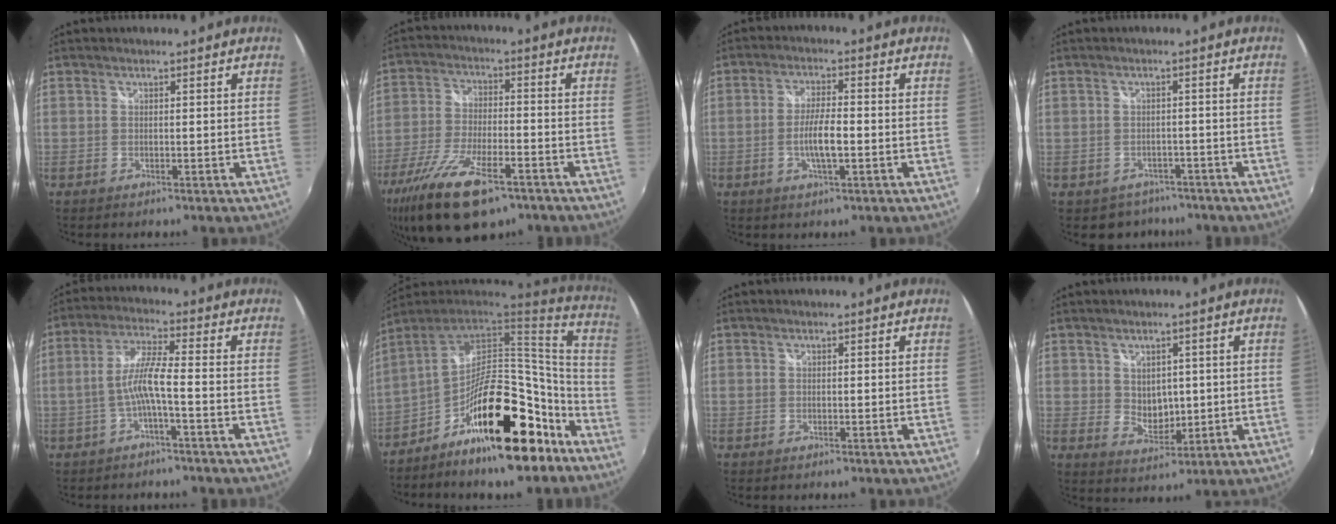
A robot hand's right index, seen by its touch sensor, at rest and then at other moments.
{"total": 18.1, "force": [-11.5, 6.5, 12.4], "torque": [-0.259, -0.052, -0.203]}
{"total": 5.8, "force": [-1.5, 1.2, 5.4], "torque": [-0.105, -0.001, -0.025]}
{"total": 5.0, "force": [-3.5, 3.6, 0.5], "torque": [-0.019, 0.017, -0.045]}
{"total": 6.8, "force": [-2.1, 0.7, 6.4], "torque": [-0.144, 0.011, -0.036]}
{"total": 23.1, "force": [-12.1, 8.9, 17.5], "torque": [-0.261, 0.025, -0.189]}
{"total": 0.0}
{"total": 5.0, "force": [1.1, 4.0, 2.8], "torque": [-0.041, -0.004, 0.029]}